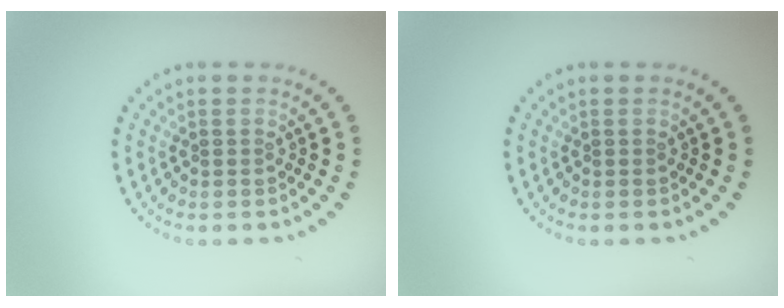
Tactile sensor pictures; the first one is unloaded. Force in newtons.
{"total": 0.0}